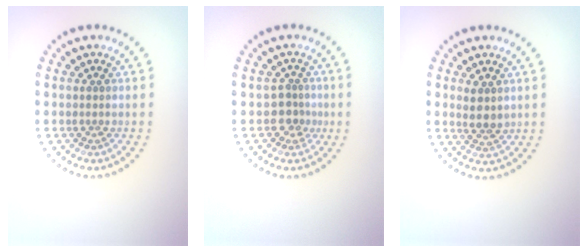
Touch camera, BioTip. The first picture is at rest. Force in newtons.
{"total": 2.0, "press": 1.6, "slide": 1.2}
{"total": 2.1, "press": 1.9, "slide": 0.8}